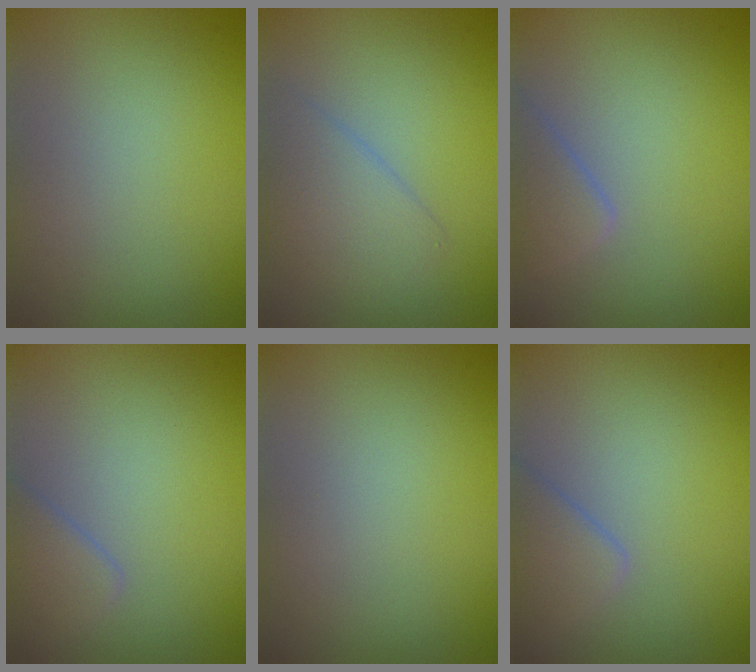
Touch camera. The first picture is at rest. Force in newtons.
{"total": 2.6, "press": 2.6, "slide": 0.1}
{"total": 2.4, "press": 2.4, "slide": 0.2}
{"total": 1.9, "press": 1.9, "slide": 0.2}
{"total": 0.0}
{"total": 2.3, "press": 2.3, "slide": 0.1}